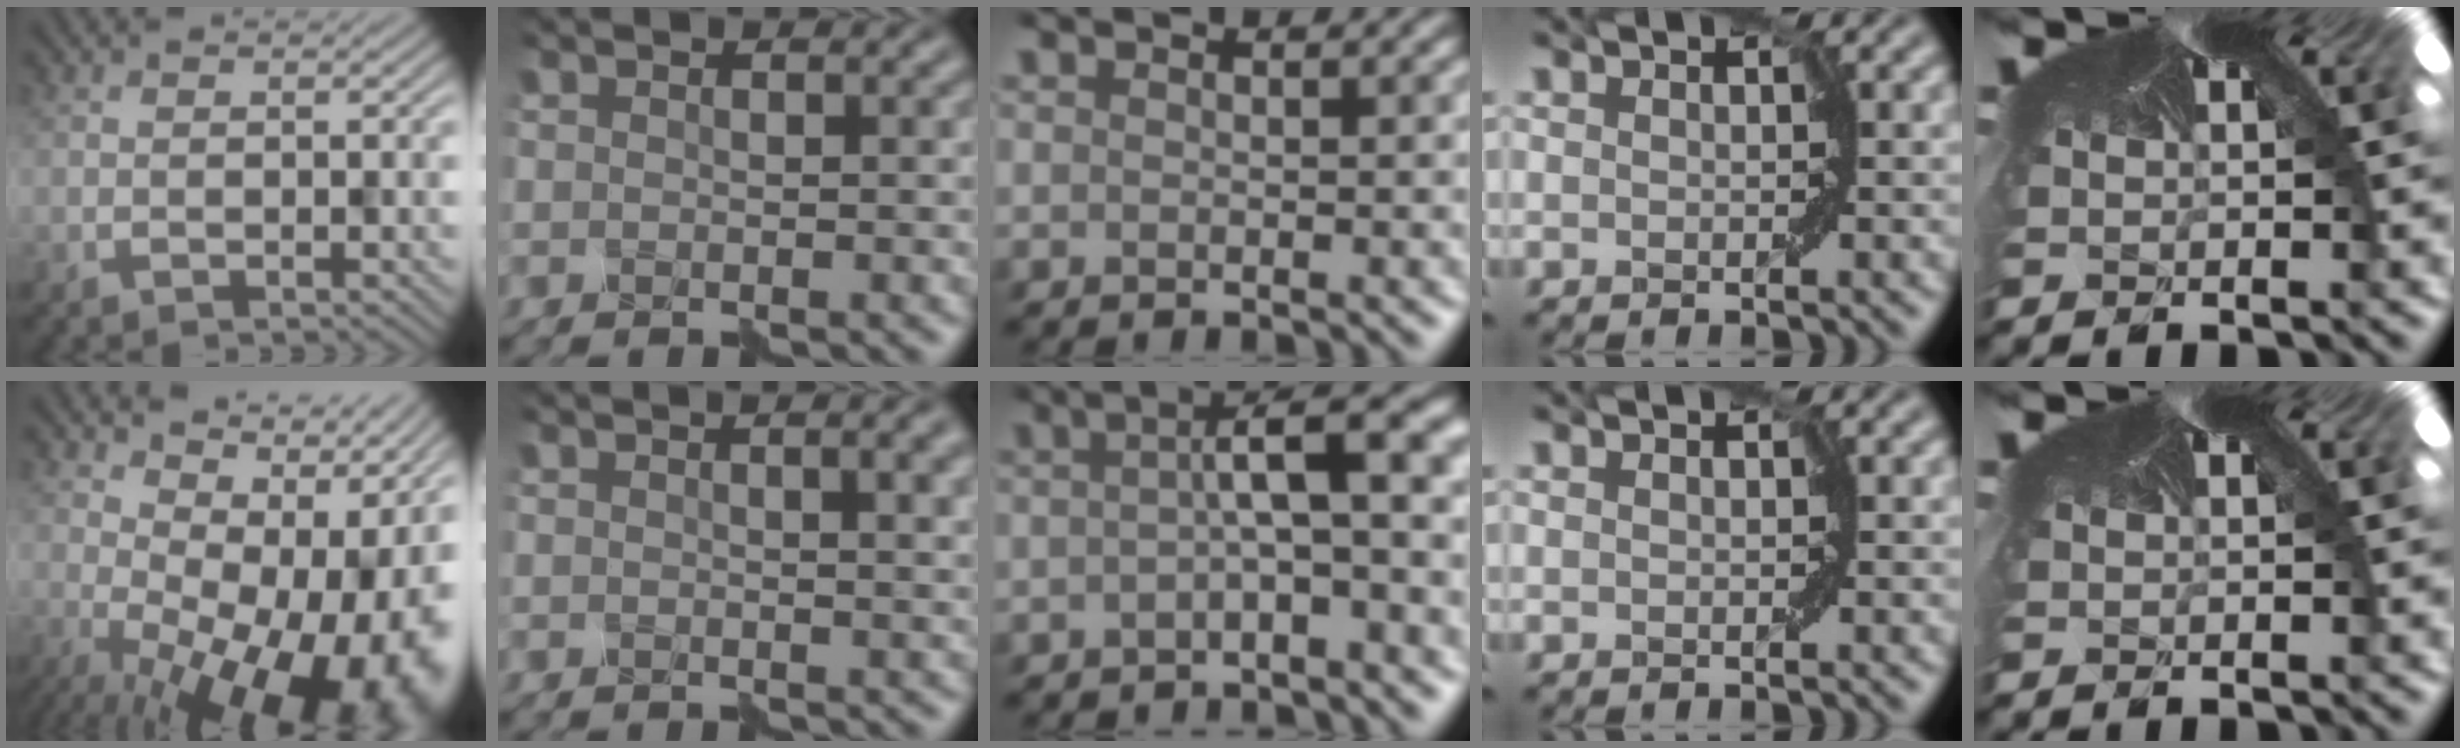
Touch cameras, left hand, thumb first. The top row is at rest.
{"thumb": {"total": 17.5, "force": [0.6, 9.4, 14.8], "torque": [-0.125, 0.013, 0.035]}, "index": {"total": 3.3, "force": [1.3, 1.1, 2.8], "torque": [-0.027, 0.009, 0.010]}, "middle": {"total": 5.5, "force": [-0.5, 1.0, 5.3], "torque": [-0.071, 0.026, -0.018]}}